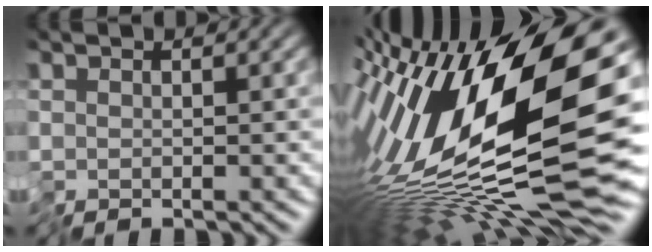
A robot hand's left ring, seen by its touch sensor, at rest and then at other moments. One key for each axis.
{"total": 17.8, "fx": -0.2, "fy": 5.4, "fz": 16.9, "tx": -0.315, "ty": 0.014, "tz": -0.009}